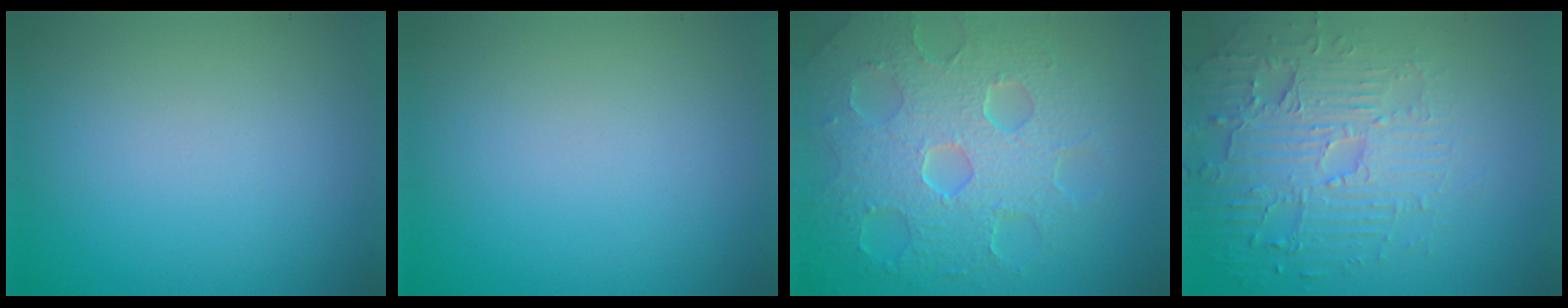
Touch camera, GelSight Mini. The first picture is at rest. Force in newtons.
{"total": 0.0}
{"total": 8.7, "press": 6.1, "slide": 6.1}
{"total": 4.9, "press": 4.3, "slide": 2.2}